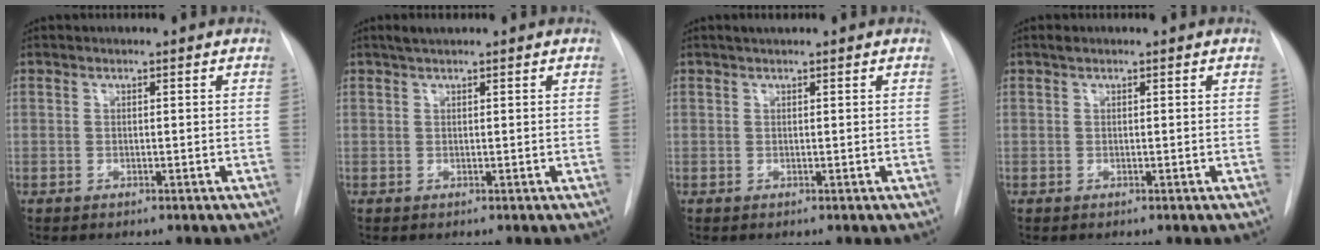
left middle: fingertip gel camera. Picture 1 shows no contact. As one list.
[{"total": 1.5, "force": [1.3, 0.1, 0.9], "torque": [-0.019, 0.010, 0.024]}, {"total": 1.0, "force": [0.8, 0.1, 0.6], "torque": [-0.013, 0.008, 0.016]}, {"total": 0.5, "force": [0.4, 0.2, 0.3], "torque": [-0.010, 0.010, 0.008]}]